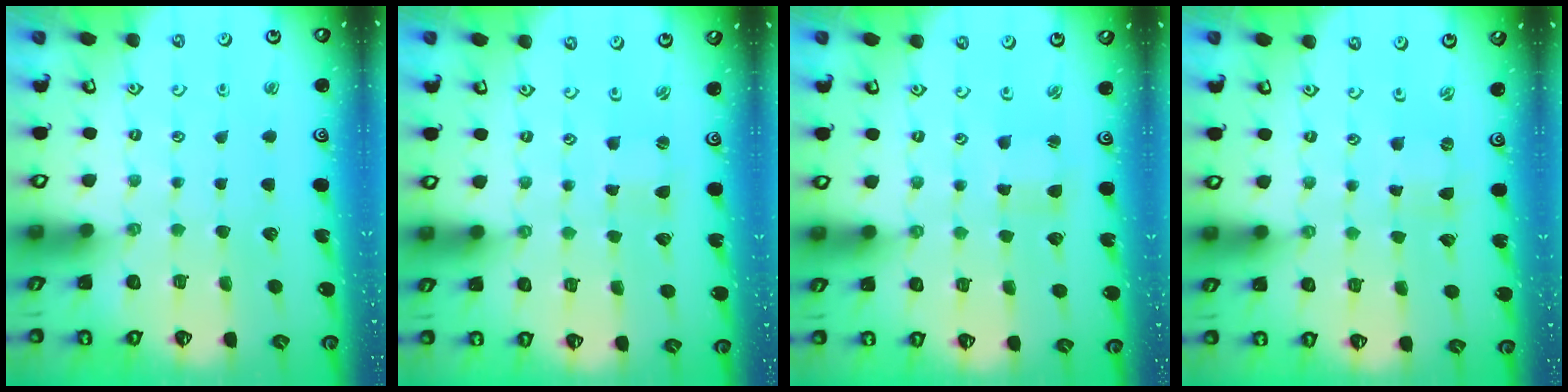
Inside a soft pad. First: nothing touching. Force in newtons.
{"total": 0.0}
{"total": 1.8, "press": 1.7, "slide": 0.4}
{"total": 0.6, "press": 0.6, "slide": 0.1}